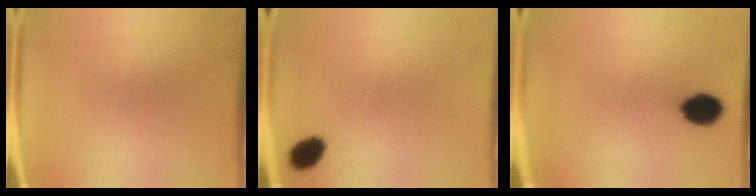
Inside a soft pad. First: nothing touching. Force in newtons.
{"total": 4.8}
{"total": 7.2}